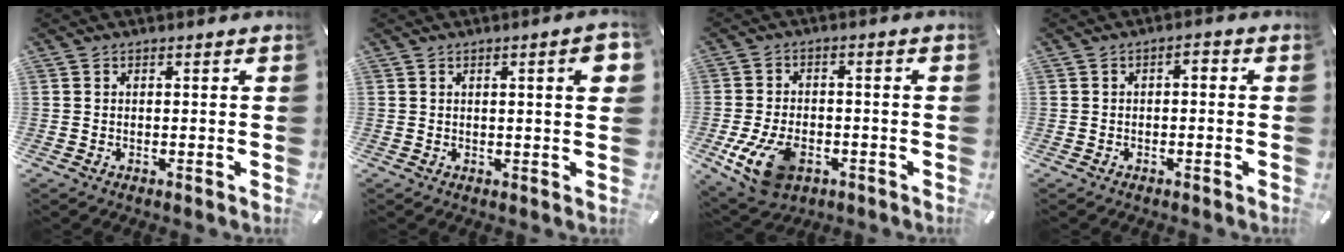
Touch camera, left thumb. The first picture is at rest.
{"total": 5.0, "force": [1.4, 0.8, 4.8], "torque": [-0.074, -0.003, 0.017]}
{"total": 11.6, "force": [-4.4, 7.5, 7.7], "torque": [-0.150, 0.005, -0.077]}
{"total": 2.0, "force": [-1.1, 0.9, 1.4], "torque": [-0.027, 0.011, -0.025]}